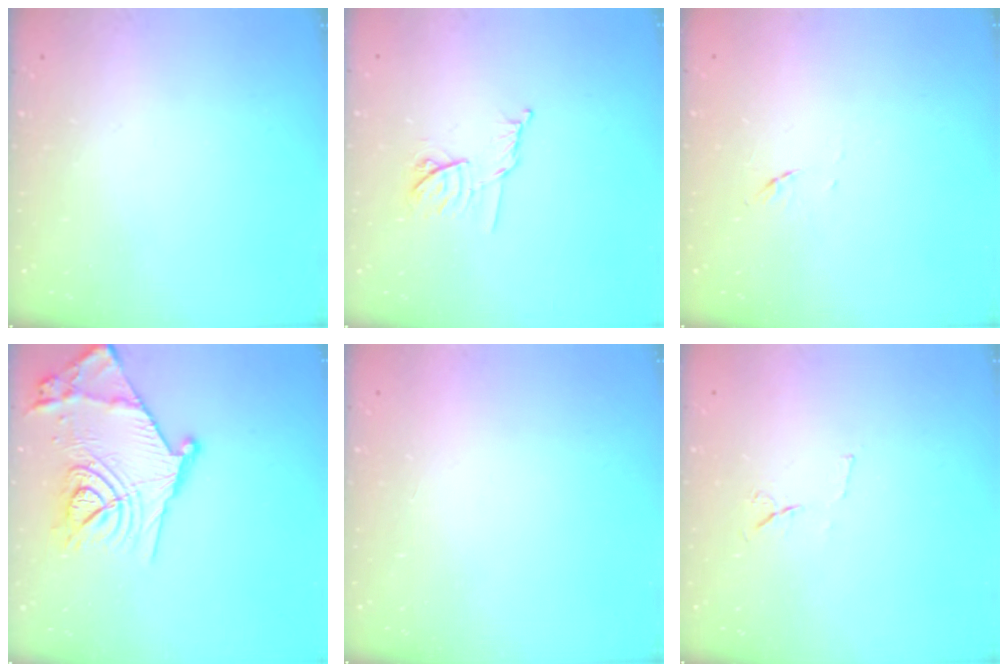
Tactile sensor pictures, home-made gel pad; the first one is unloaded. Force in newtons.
{"total": 9.4, "press": 9.4, "slide": 0.7}
{"total": 4.8, "press": 4.7, "slide": 1.0}
{"total": 22.3, "press": 22.3, "slide": 1.1}
{"total": 1.5, "press": 1.5, "slide": 0.1}
{"total": 6.2, "press": 6.2, "slide": 0.9}